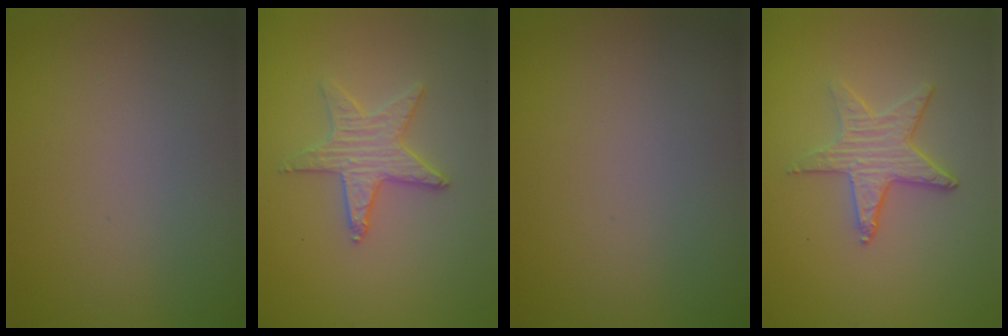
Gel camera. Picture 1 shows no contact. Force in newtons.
{"total": 3.0, "press": 3.0, "slide": 0.1}
{"total": 0.0}
{"total": 3.2, "press": 3.0, "slide": 1.2}